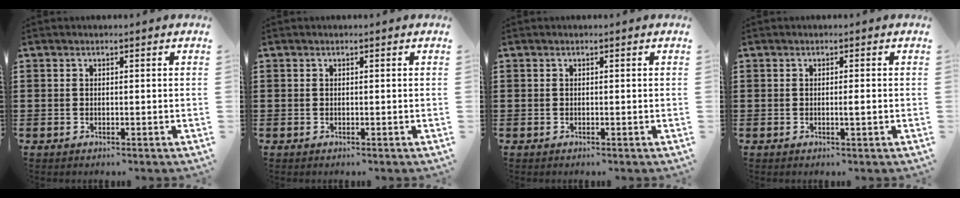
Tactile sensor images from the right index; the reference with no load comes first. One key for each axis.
{"total": 0.0}
{"total": 0.0}
{"total": 1.2, "fx": -0.2, "fy": 0.0, "fz": 1.1, "tx": -0.019, "ty": -0.003, "tz": -0.005}